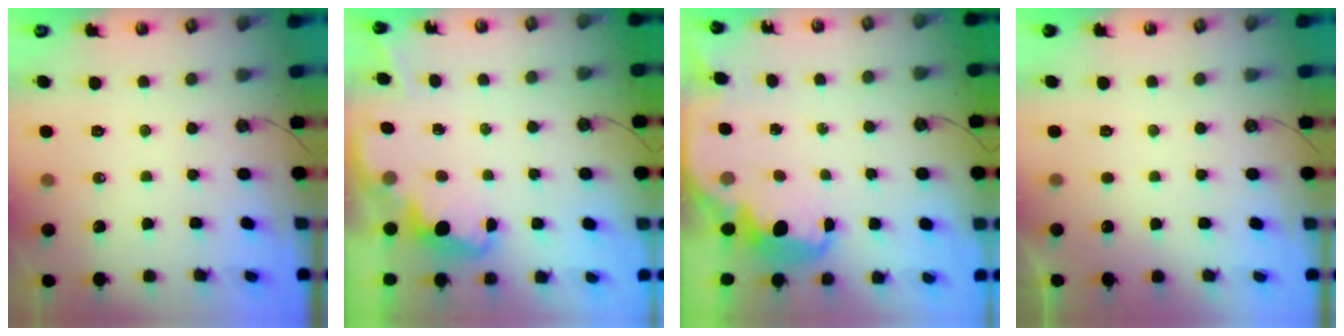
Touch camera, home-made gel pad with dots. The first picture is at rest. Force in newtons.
{"total": 2.0, "press": 1.9, "slide": 0.5}
{"total": 5.7, "press": 5.7, "slide": 0.6}
{"total": 0.0}